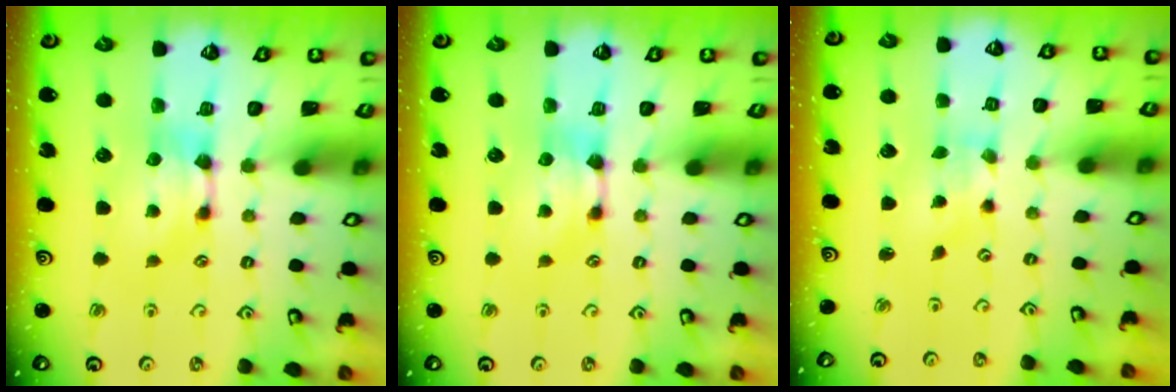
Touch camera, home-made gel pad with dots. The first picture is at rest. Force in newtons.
{"total": 0.0}
{"total": 2.0, "press": 1.7, "slide": 1.0}